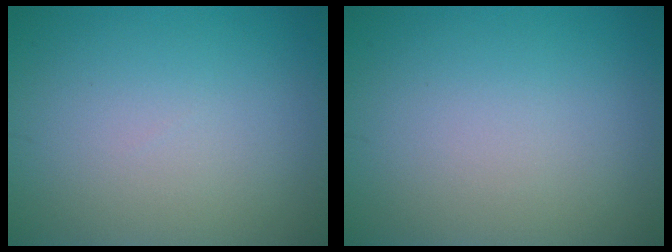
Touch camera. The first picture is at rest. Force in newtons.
{"total": 0.0}